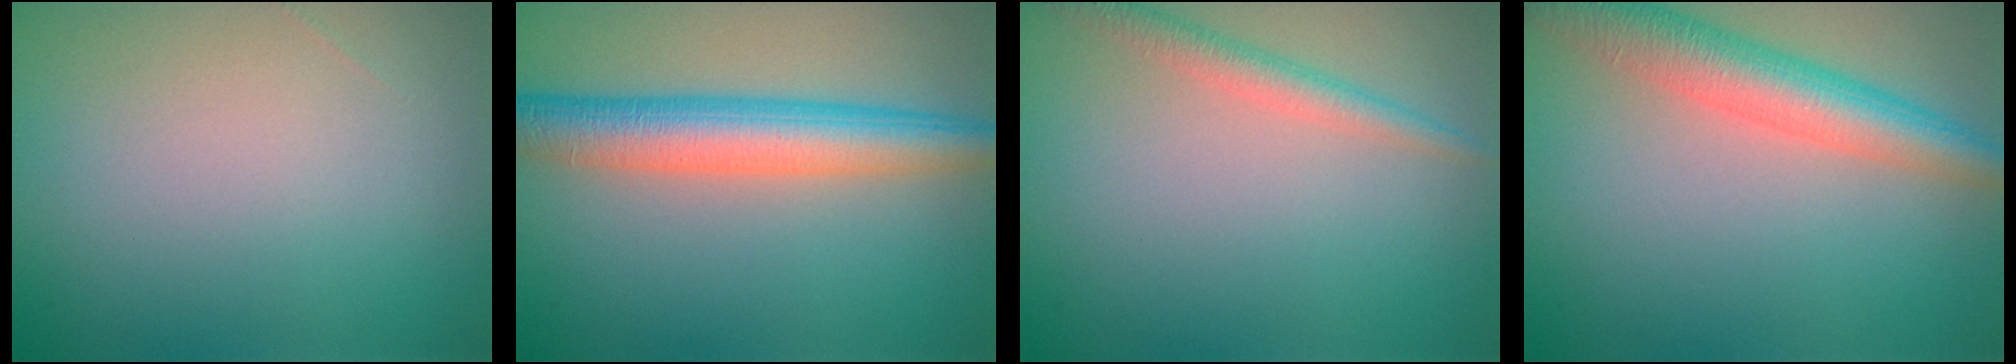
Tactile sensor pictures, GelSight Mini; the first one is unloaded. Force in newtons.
{"total": 6.5, "press": 6.5, "slide": 0.1}
{"total": 2.2, "press": 2.2, "slide": 0.1}
{"total": 5.8, "press": 5.8, "slide": 0.2}